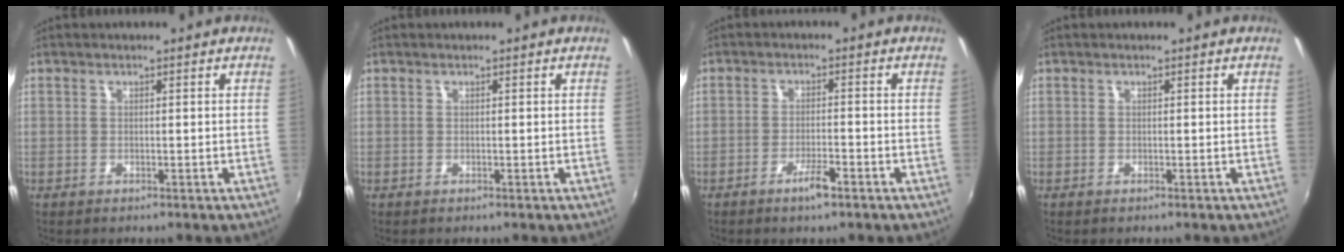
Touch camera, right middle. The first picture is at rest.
{"total": 0.0}
{"total": 3.5, "force": [-2.5, 0.7, 2.4], "torque": [-0.055, -0.004, -0.044]}
{"total": 0.0}